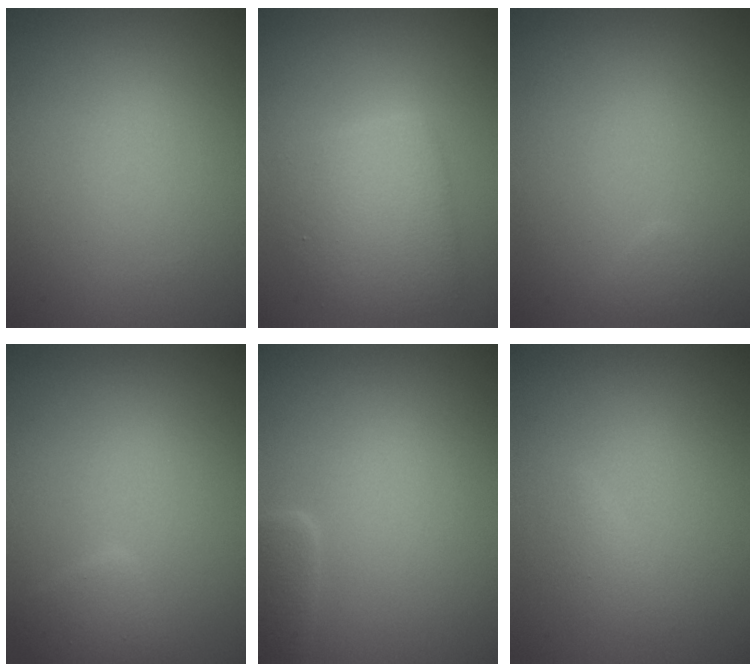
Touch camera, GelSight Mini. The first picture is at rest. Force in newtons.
{"total": 4.0, "press": 4.0, "slide": 0.2}
{"total": 0.8, "press": 0.8, "slide": 0.0}
{"total": 1.9, "press": 1.9, "slide": 0.1}
{"total": 1.6, "press": 1.6, "slide": 0.1}
{"total": 1.1, "press": 1.1, "slide": 0.1}